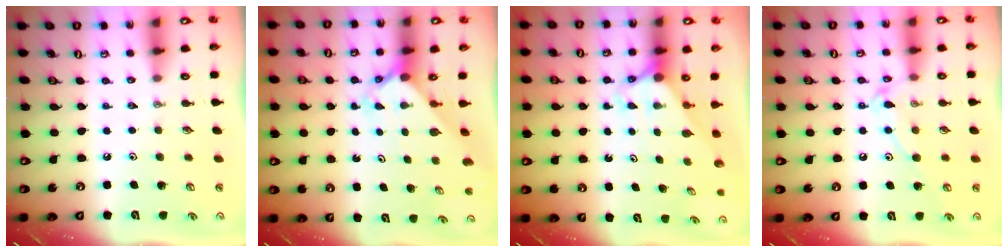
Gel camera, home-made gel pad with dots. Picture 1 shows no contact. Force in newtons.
{"total": 2.3, "press": 2.3, "slide": 0.2}
{"total": 2.7, "press": 2.7, "slide": 0.0}
{"total": 11.8, "press": 11.7, "slide": 1.0}